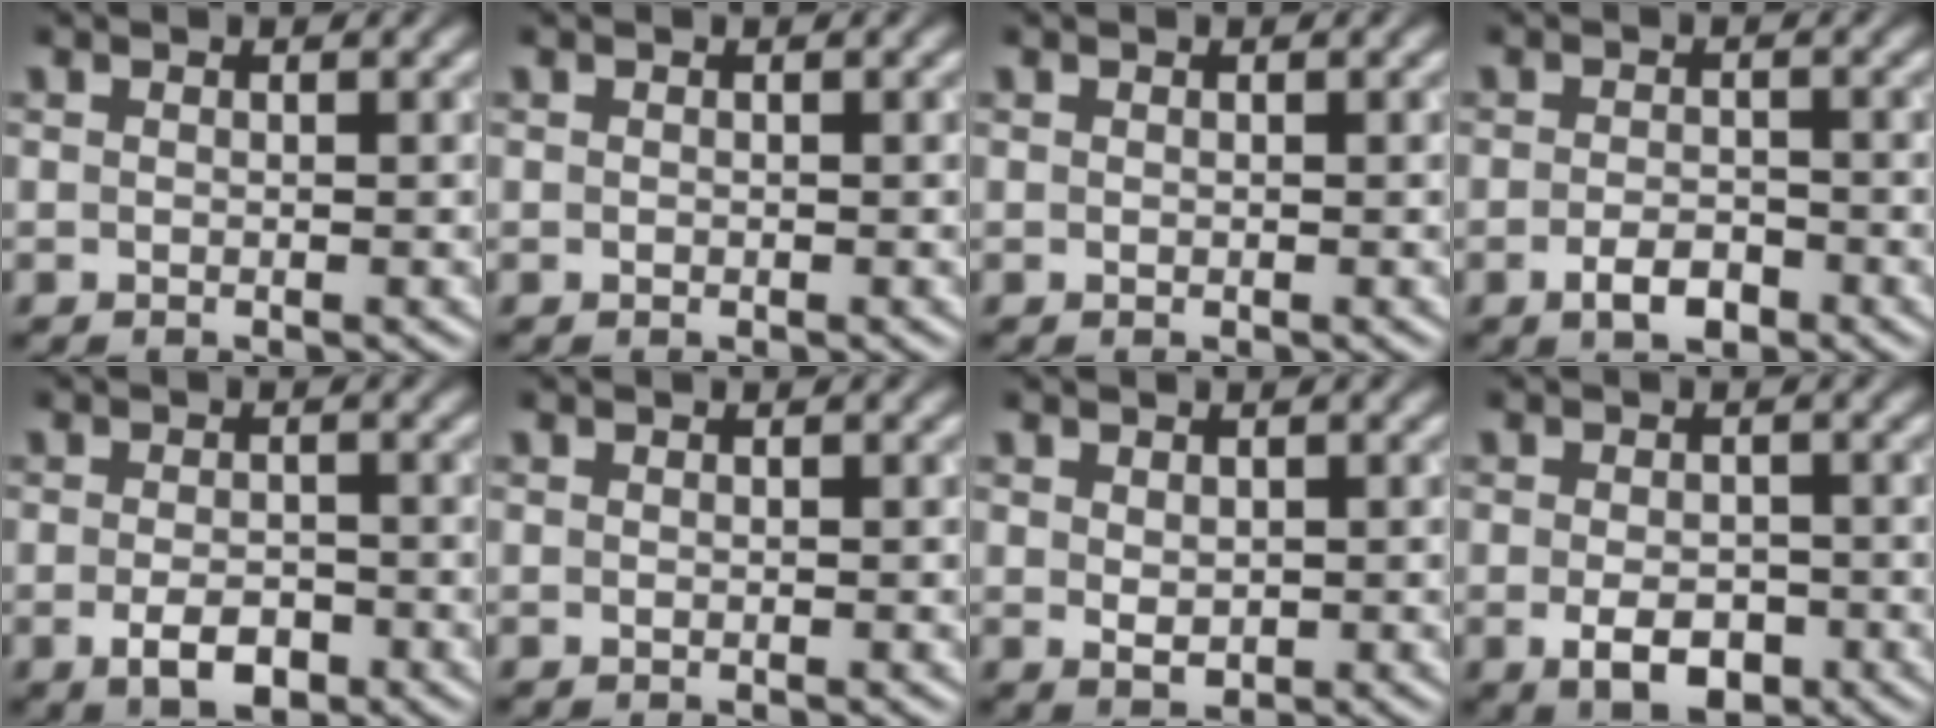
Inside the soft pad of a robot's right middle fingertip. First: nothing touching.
{"total": 0.0}
{"total": 0.0}
{"total": 2.4, "force": [-1.3, 1.1, 1.7], "torque": [-0.030, -0.001, -0.025]}
{"total": 3.0, "force": [-1.3, 1.5, 2.2], "torque": [-0.040, -0.004, -0.022]}
{"total": 0.0}
{"total": 1.4, "force": [0.3, 1.0, 0.9], "torque": [-0.015, -0.004, 0.012]}
{"total": 3.7, "force": [-1.3, 2.1, 2.7], "torque": [-0.045, -0.004, -0.022]}